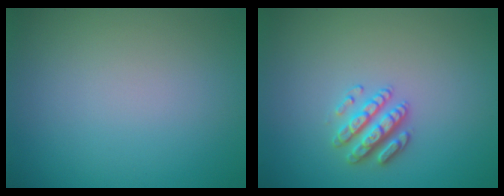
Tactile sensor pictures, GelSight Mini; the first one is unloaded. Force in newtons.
{"total": 2.6, "press": 2.6, "slide": 0.5}